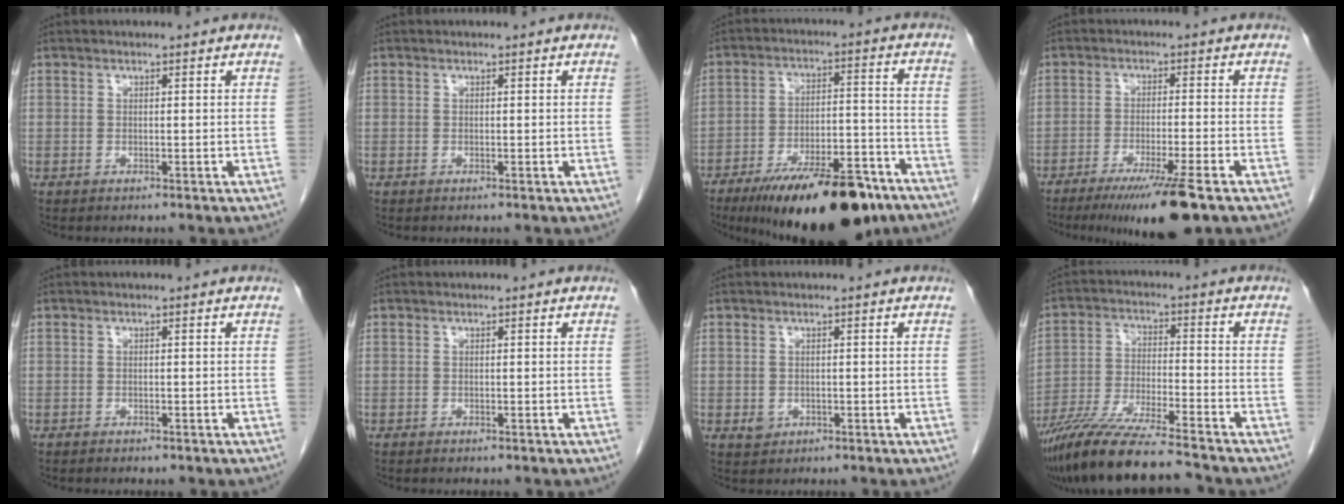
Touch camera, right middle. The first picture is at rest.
{"total": 0.0}
{"total": 20.0, "force": [-14.4, 5.4, 12.8], "torque": [-0.157, 0.006, -0.228]}
{"total": 10.4, "force": [-7.0, -0.1, 7.7], "torque": [-0.121, -0.027, -0.110]}
{"total": 1.8, "force": [-1.5, 0.7, 0.8], "torque": [-0.016, -0.003, -0.014]}
{"total": 0.6, "force": [-0.5, 0.2, 0.3], "torque": [-0.009, -0.001, -0.006]}
{"total": 1.5, "force": [-0.4, 1.3, 0.6], "torque": [-0.010, 0.003, 0.000]}
{"total": 14.1, "force": [-12.2, 0.2, 7.1], "torque": [-0.131, -0.027, -0.214]}